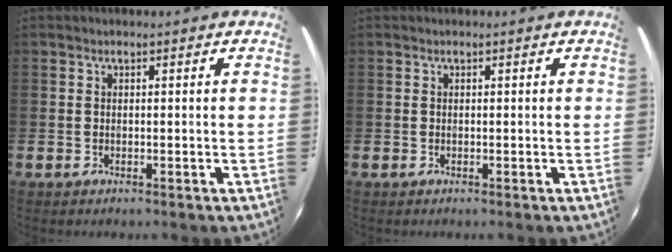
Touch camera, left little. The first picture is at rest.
{"total": 0.0}